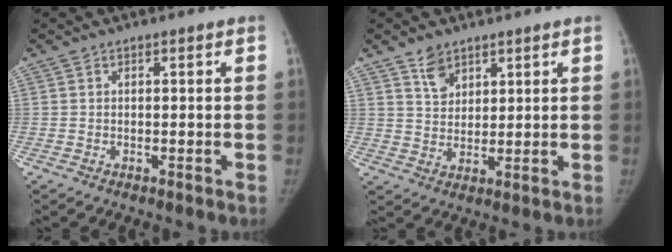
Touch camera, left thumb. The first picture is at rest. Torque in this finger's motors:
{"motor_torque": [-0.20, -0.08, 0.14, 0.07, 0.01]}